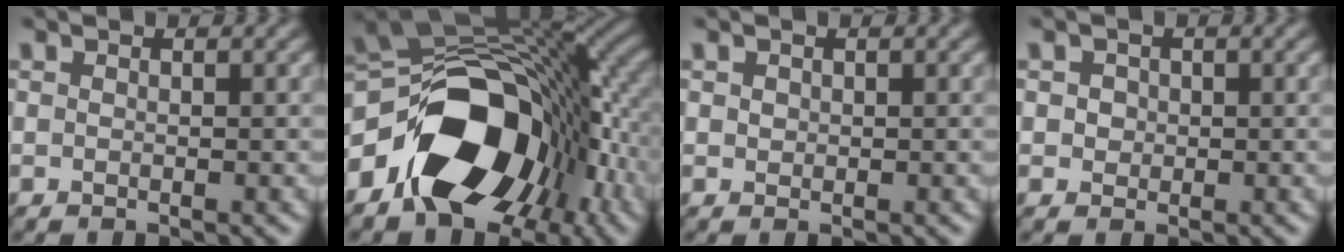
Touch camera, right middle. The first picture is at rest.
{"total": 14.9, "force": [-5.3, 9.7, 10.0], "torque": [-0.153, -0.009, -0.097]}
{"total": 0.6, "force": [0.3, 0.5, 0.2], "torque": [-0.002, -0.001, 0.005]}
{"total": 1.3, "force": [0.3, 1.1, 0.5], "torque": [-0.003, 0.002, 0.002]}